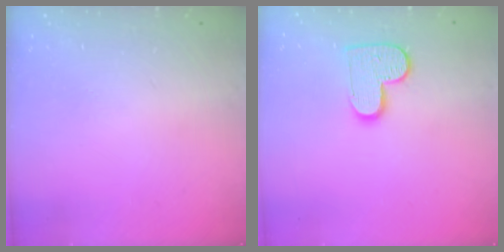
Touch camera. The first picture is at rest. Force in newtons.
{"total": 10.1, "press": 10.1, "slide": 0.3}